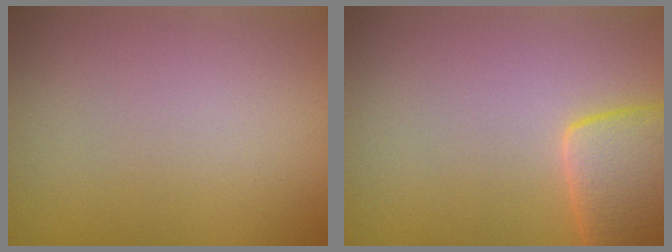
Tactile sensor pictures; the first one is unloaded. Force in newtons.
{"total": 5.2, "press": 5.2, "slide": 0.4}